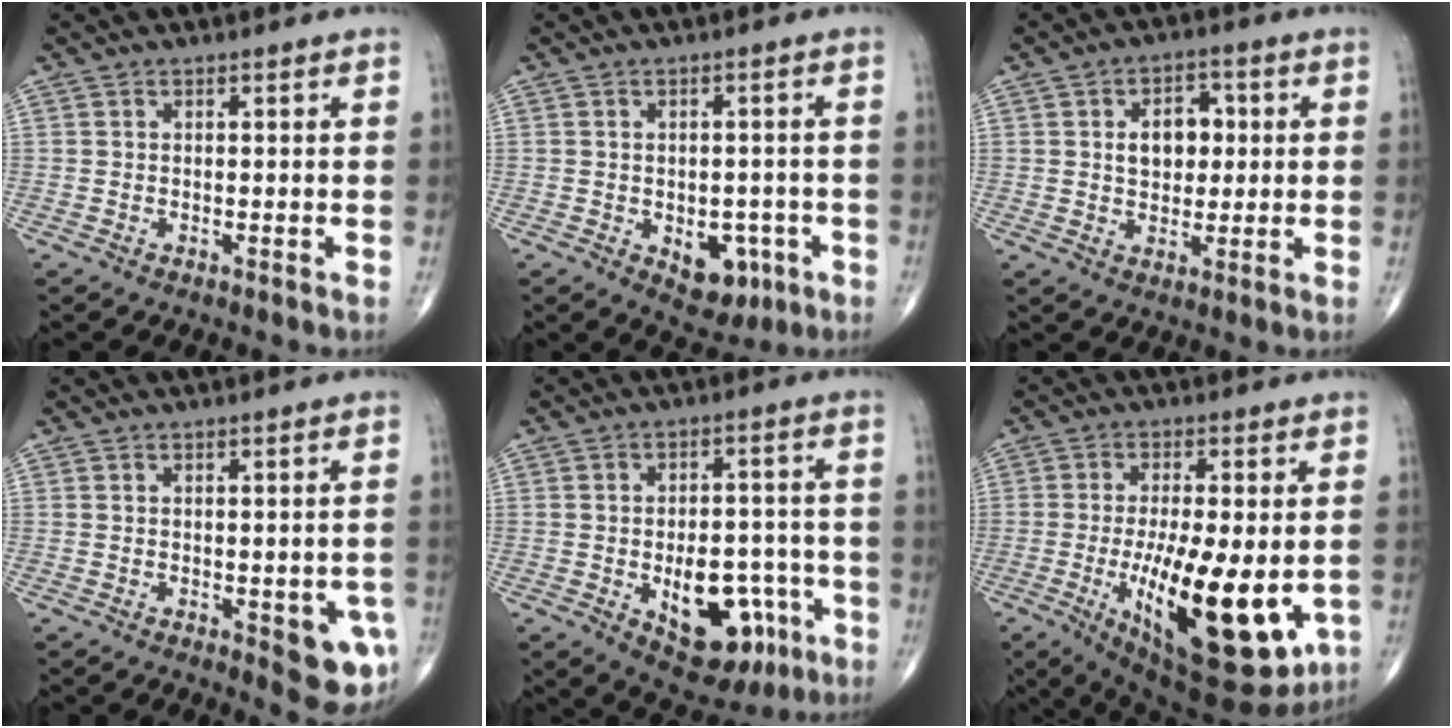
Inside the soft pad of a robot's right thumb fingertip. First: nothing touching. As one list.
[{"total": 7.8, "force": [-2.7, 5.0, 5.3], "torque": [-0.036, 0.012, -0.025]}, {"total": 7.6, "force": [1.1, 5.4, 5.3], "torque": [-0.050, 0.006, 0.014]}, {"total": 8.0, "force": [-2.5, 3.0, 6.9], "torque": [-0.059, -0.002, -0.023]}, {"total": 15.4, "force": [-5.5, 8.7, 11.5], "torque": [-0.124, 0.032, -0.065]}, {"total": 22.0, "force": [-4.7, 7.9, 20.0], "torque": [-0.300, -0.029, -0.052]}]